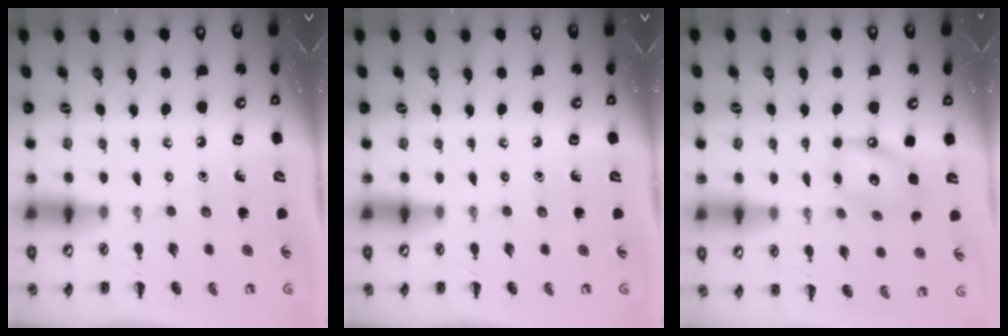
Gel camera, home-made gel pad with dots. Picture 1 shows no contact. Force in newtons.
{"total": 0.0}
{"total": 11.8, "press": 11.7, "slide": 2.0}